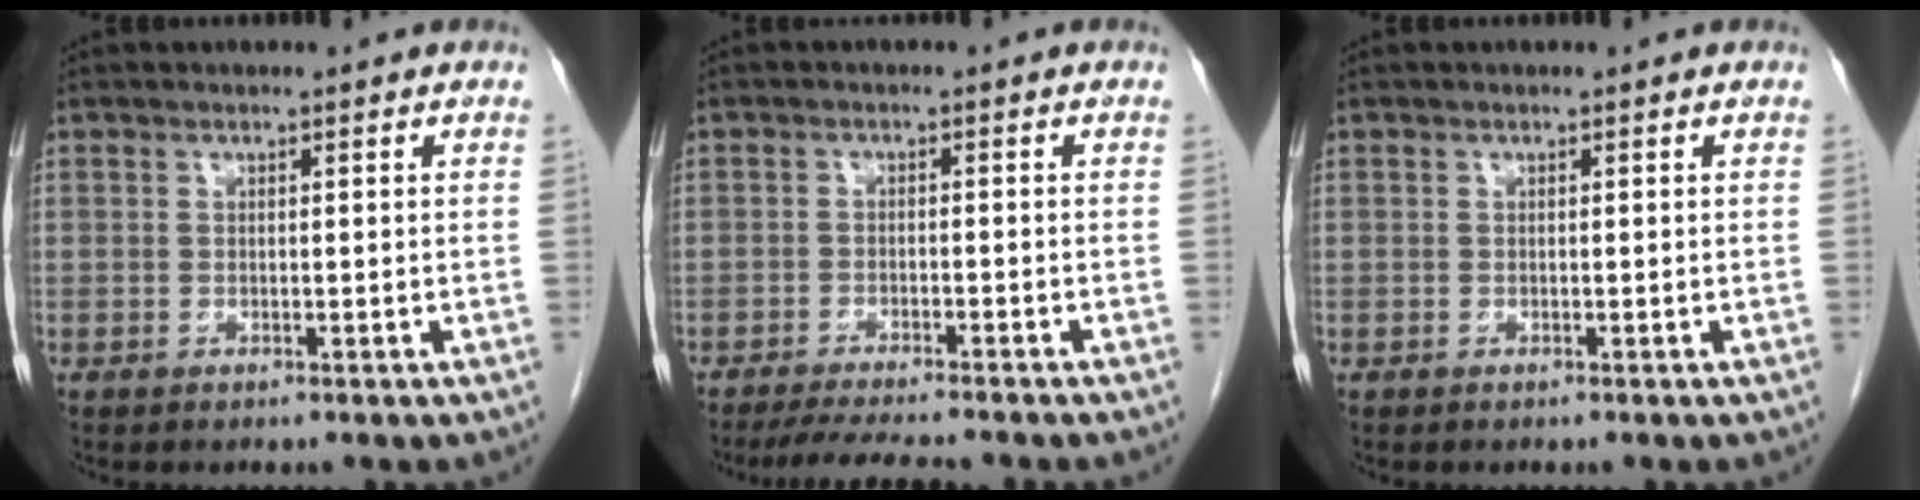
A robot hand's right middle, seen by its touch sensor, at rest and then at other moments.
{"total": 8.1, "force": [-7.2, 0.5, 3.7], "torque": [-0.055, -0.019, -0.112]}
{"total": 0.0}